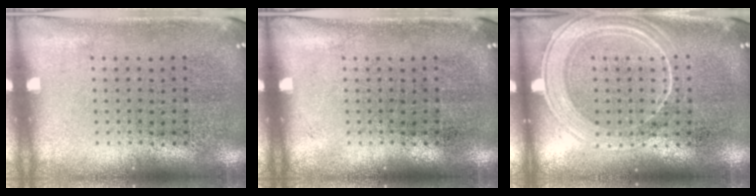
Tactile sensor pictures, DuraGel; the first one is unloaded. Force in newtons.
{"total": 0.0}
{"total": 1.8, "press": 1.8, "slide": 0.2}